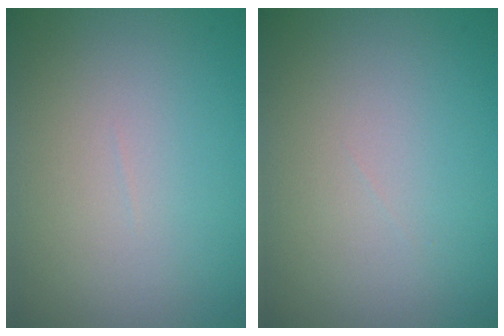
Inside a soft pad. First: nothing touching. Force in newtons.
{"total": 0.0}